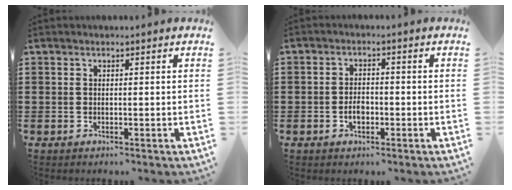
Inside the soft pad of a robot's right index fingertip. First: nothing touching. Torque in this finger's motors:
{"motor_torque": [1.71, 0.43, 0.46, 0.01]}